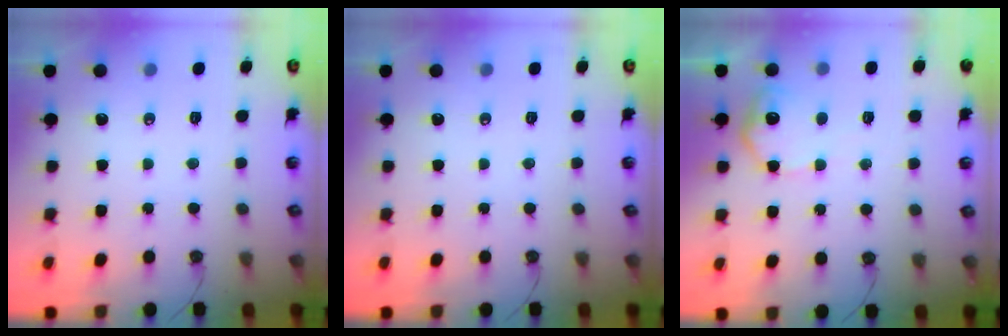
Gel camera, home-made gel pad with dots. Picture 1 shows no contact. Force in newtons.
{"total": 0.0}
{"total": 10.5, "press": 10.5, "slide": 0.4}